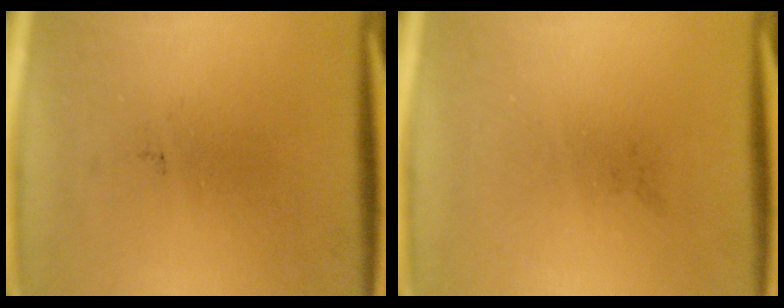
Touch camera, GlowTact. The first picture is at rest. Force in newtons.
{"total": 0.0}